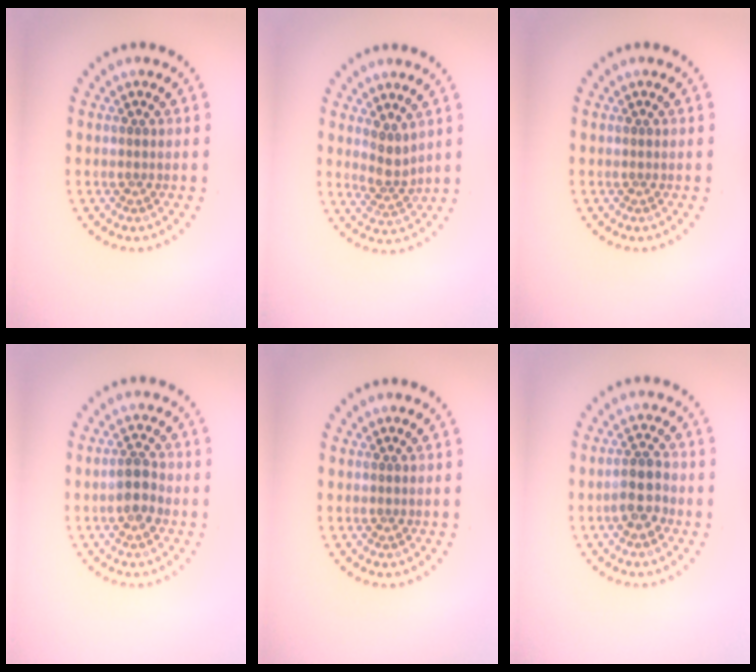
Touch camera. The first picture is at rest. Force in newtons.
{"total": 2.3, "press": 1.7, "slide": 1.6}
{"total": 0.0}
{"total": 2.3, "press": 2.1, "slide": 0.8}
{"total": 0.0}
{"total": 2.7, "press": 2.6, "slide": 0.9}